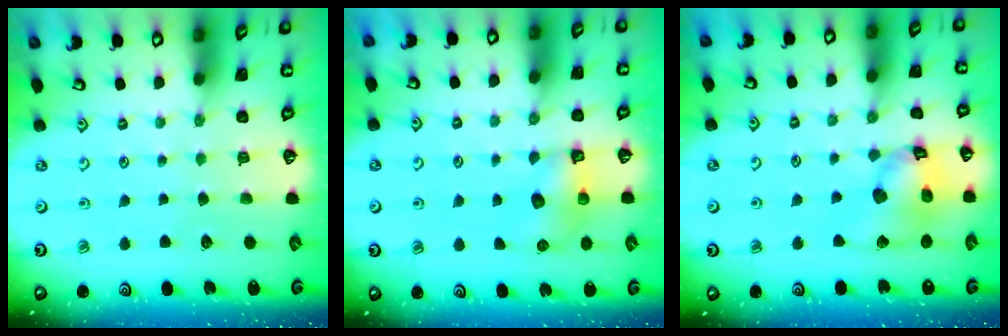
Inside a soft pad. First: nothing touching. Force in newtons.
{"total": 6.6, "press": 6.6, "slide": 0.3}
{"total": 15.4, "press": 15.3, "slide": 2.1}